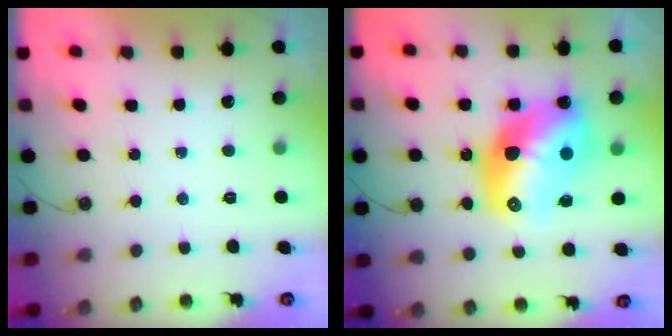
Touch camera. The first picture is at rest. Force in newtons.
{"total": 19.1, "press": 19.1, "slide": 1.5}